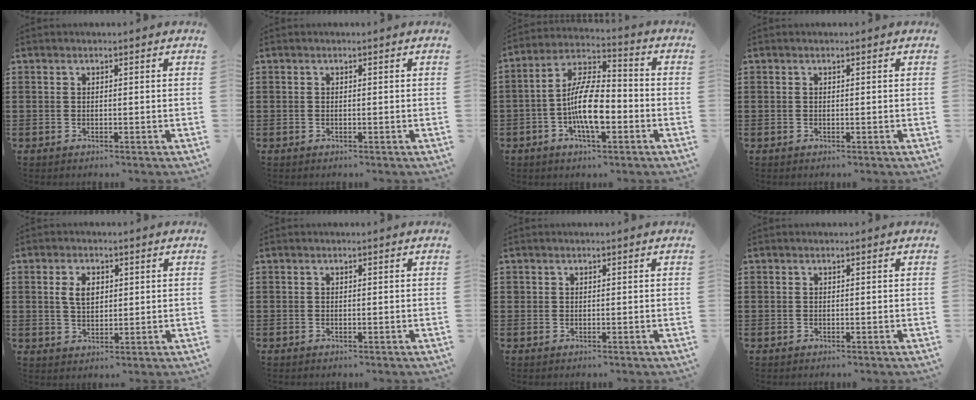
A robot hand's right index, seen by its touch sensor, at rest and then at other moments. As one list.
[{"total": 0.0}, {"total": 10.8, "force": [-2.8, 4.4, 9.4], "torque": [-0.192, -0.003, -0.057]}, {"total": 0.0}, {"total": 4.1, "force": [0.9, 2.6, 3.0], "torque": [-0.065, 0.012, 0.015]}, {"total": 0.0}, {"total": 0.7, "force": [0.2, 0.6, 0.1], "torque": [-0.004, 0.004, 0.005]}, {"total": 0.0}]